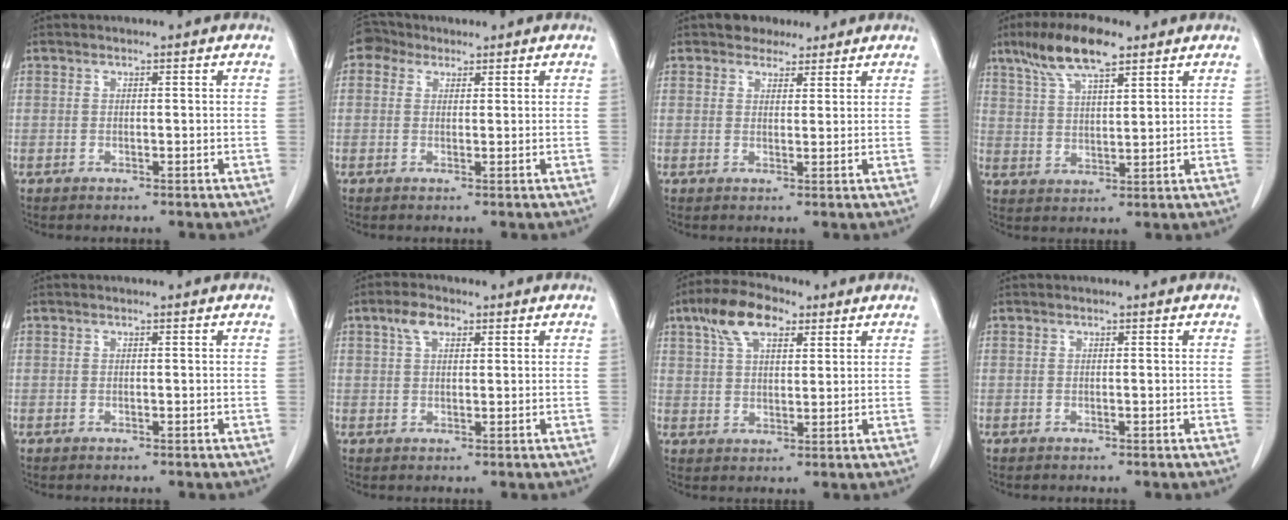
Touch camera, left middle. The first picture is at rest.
{"total": 2.9, "force": [1.9, 2.2, 0.5], "torque": [-0.011, 0.015, 0.032]}
{"total": 3.5, "force": [2.8, 1.9, 0.5], "torque": [-0.006, 0.009, 0.044]}
{"total": 9.9, "force": [6.9, 2.3, 6.7], "torque": [-0.134, 0.016, 0.127]}
{"total": 0.0}
{"total": 3.3, "force": [1.8, 1.7, 2.2], "torque": [-0.049, 0.011, 0.036]}
{"total": 8.7, "force": [5.0, 3.8, 6.0], "torque": [-0.121, 0.025, 0.093]}
{"total": 0.0}